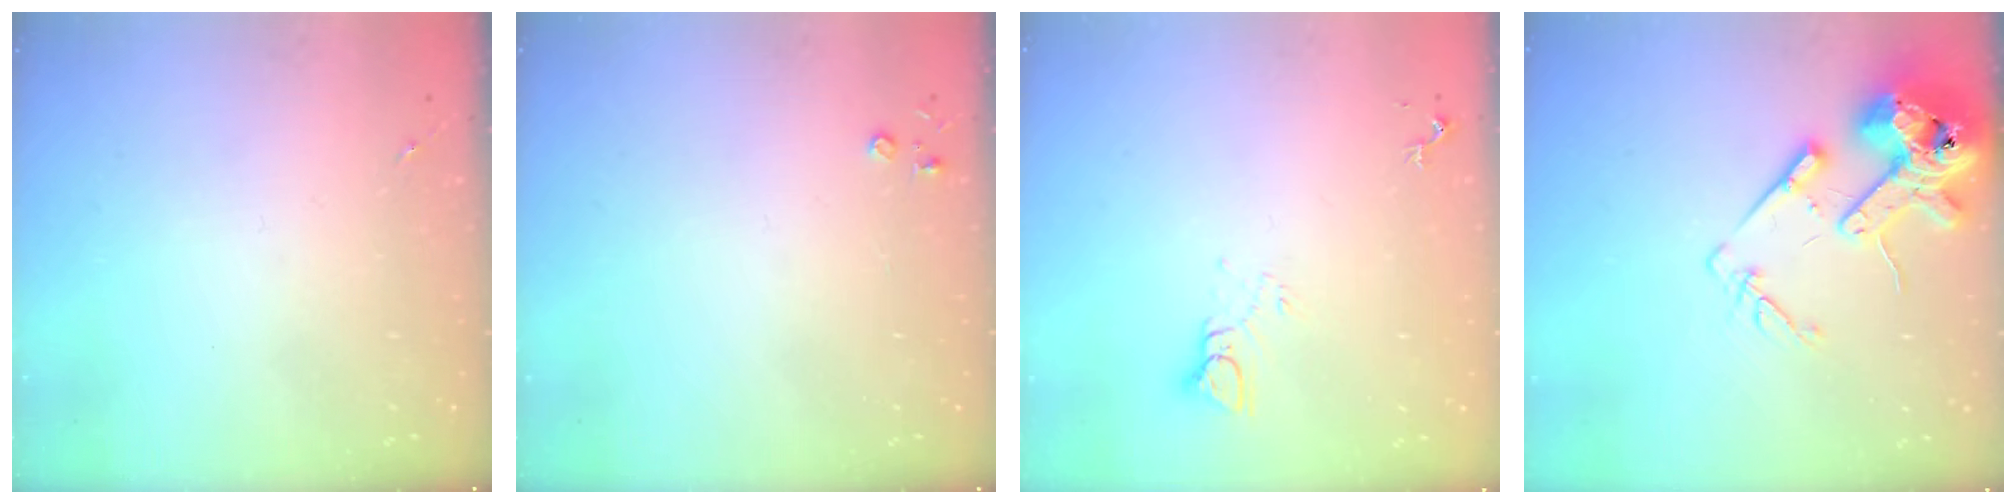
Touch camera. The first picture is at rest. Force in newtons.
{"total": 2.8, "press": 2.8, "slide": 0.3}
{"total": 4.4, "press": 4.4, "slide": 0.3}
{"total": 16.1, "press": 15.9, "slide": 2.4}